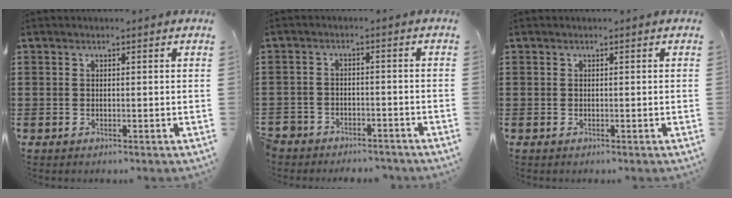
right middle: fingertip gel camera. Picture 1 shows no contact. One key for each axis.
{"total": 3.4, "fx": -3.3, "fy": 0.8, "fz": -0.4, "tx": -0.001, "ty": 0.002, "tz": -0.074}
{"total": 0.0}